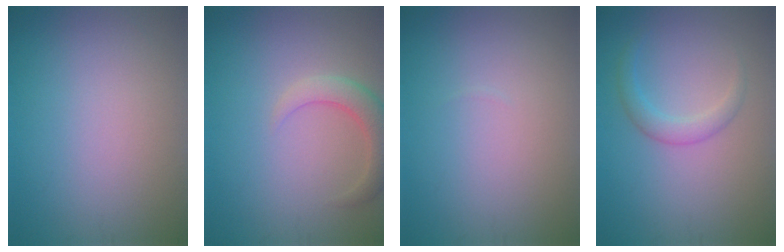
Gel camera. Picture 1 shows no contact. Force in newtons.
{"total": 3.0, "press": 3.0, "slide": 0.3}
{"total": 0.0}
{"total": 1.5, "press": 1.5, "slide": 0.1}